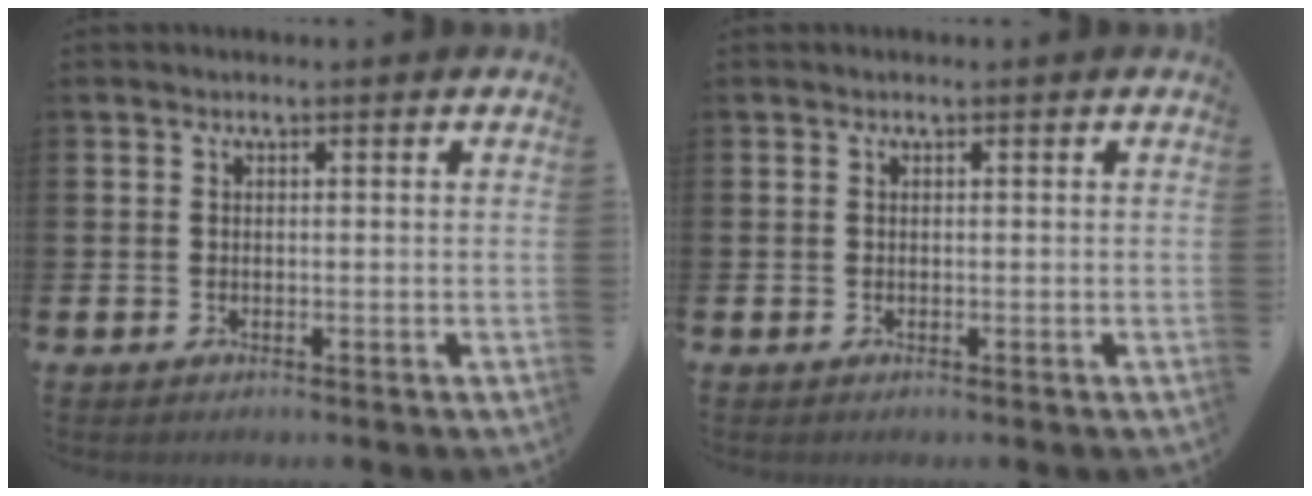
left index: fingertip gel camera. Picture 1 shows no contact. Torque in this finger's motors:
{"motor_torque": [-0.01, 0.11, -0.04, 0.01]}